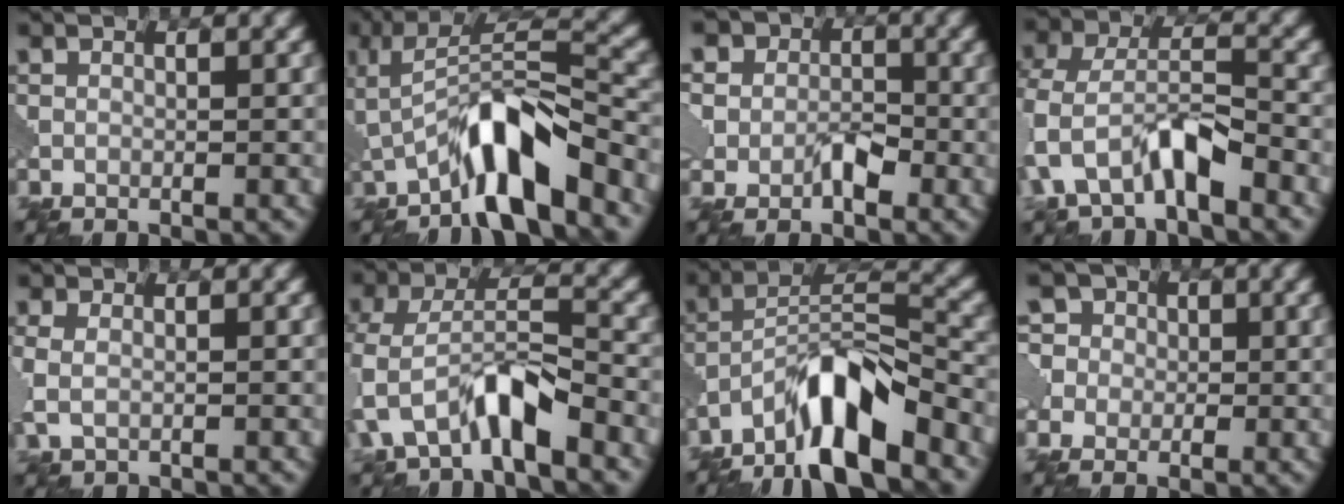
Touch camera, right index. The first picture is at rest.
{"total": 7.4, "force": [-4.0, 1.9, 5.9], "torque": [-0.103, 0.013, -0.072]}
{"total": 6.6, "force": [0.2, 5.6, 3.5], "torque": [-0.031, 0.012, -0.023]}
{"total": 6.2, "force": [-2.7, 3.1, 4.7], "torque": [-0.097, 0.002, -0.055]}
{"total": 2.1, "force": [0.1, 1.4, 1.6], "torque": [-0.041, -0.002, 0.002]}
{"total": 6.6, "force": [-3.3, 2.6, 5.0], "torque": [-0.106, 0.003, -0.064]}
{"total": 9.1, "force": [-6.4, 2.2, 6.1], "torque": [-0.101, 0.013, -0.122]}
{"total": 7.0, "force": [2.0, 6.0, 3.0], "torque": [-0.058, 0.038, -0.003]}